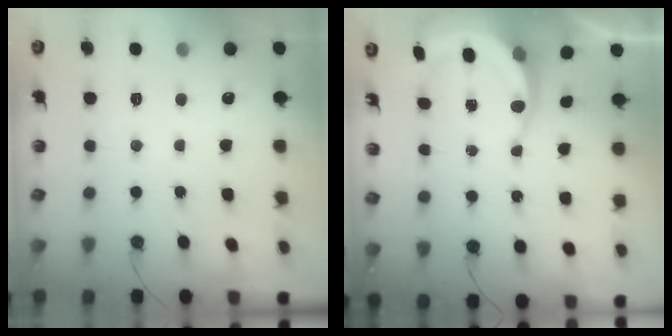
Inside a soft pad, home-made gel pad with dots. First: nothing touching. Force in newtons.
{"total": 5.9, "press": 5.9, "slide": 0.6}